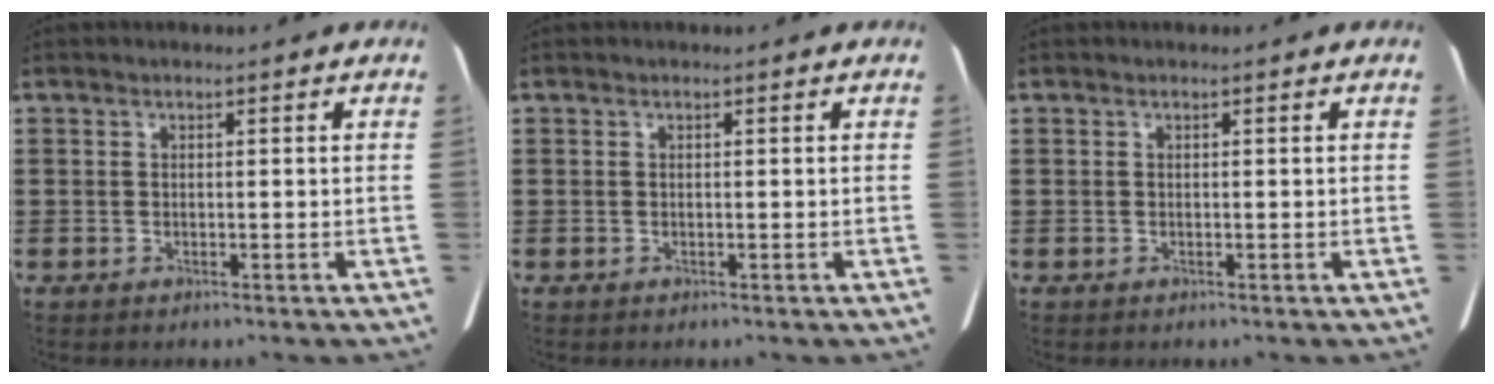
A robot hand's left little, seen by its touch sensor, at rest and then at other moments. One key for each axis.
{"total": 0.0}
{"total": 0.0}